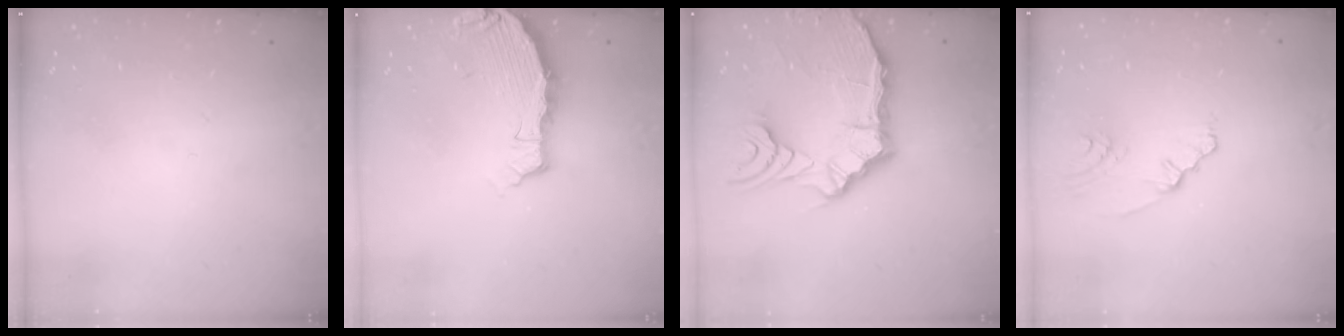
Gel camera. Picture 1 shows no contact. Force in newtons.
{"total": 4.2, "press": 4.2, "slide": 0.4}
{"total": 14.7, "press": 14.1, "slide": 4.1}
{"total": 2.4, "press": 2.1, "slide": 1.2}